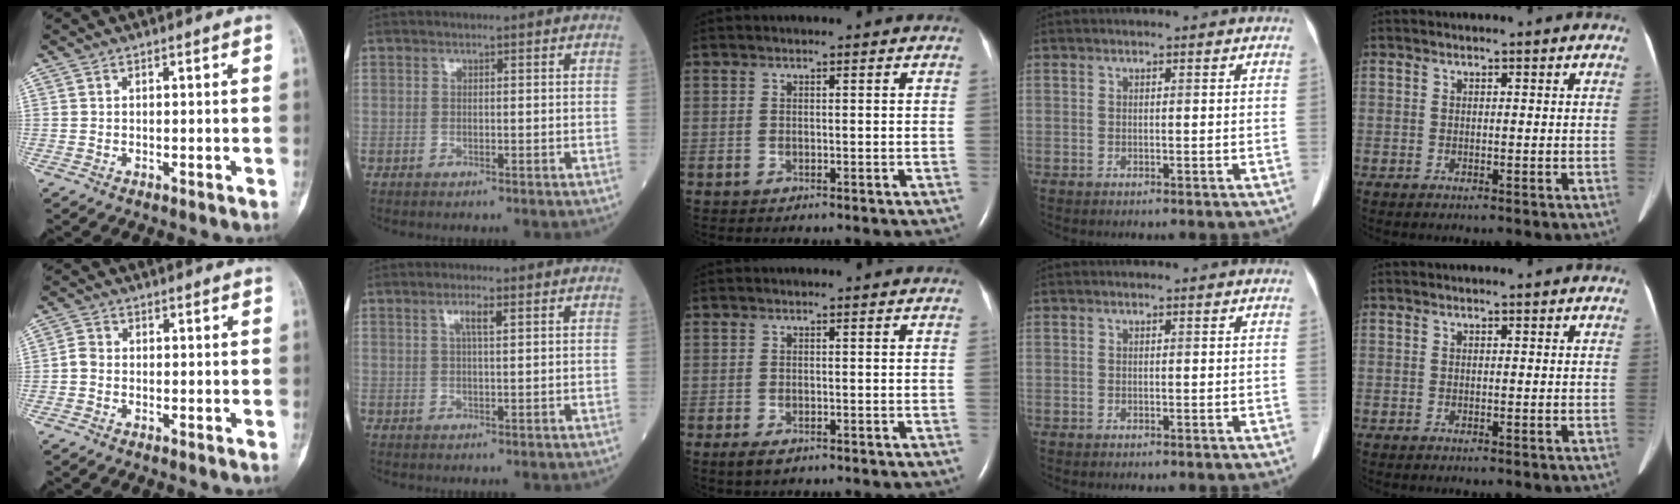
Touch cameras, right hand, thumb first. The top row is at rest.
{"thumb": {"total": 2.0, "force": [-0.6, 1.6, 1.2], "torque": [-0.018, 0.004, -0.020]}, "index": {"total": 2.5, "force": [1.0, 0.2, 2.2], "torque": [-0.044, 0.002, 0.017]}, "middle": {"total": 1.7, "force": [-0.9, 0.7, 1.2], "torque": [-0.028, -0.003, -0.012]}}